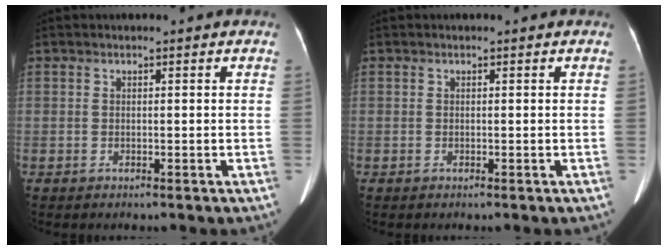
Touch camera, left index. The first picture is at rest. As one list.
[{"total": 0.0}]